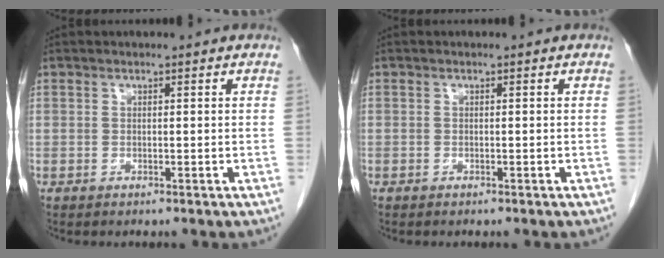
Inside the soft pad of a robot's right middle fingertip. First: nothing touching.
{"total": 0.0}